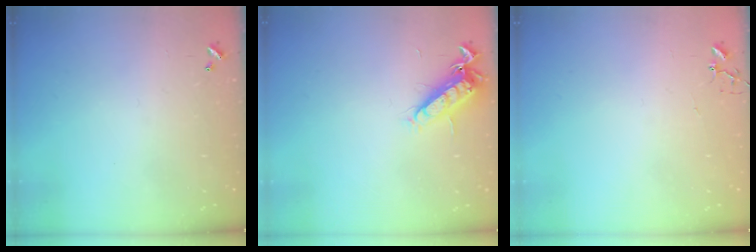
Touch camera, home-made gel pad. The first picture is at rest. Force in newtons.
{"total": 13.0, "press": 12.9, "slide": 1.2}
{"total": 3.2, "press": 3.2, "slide": 0.3}